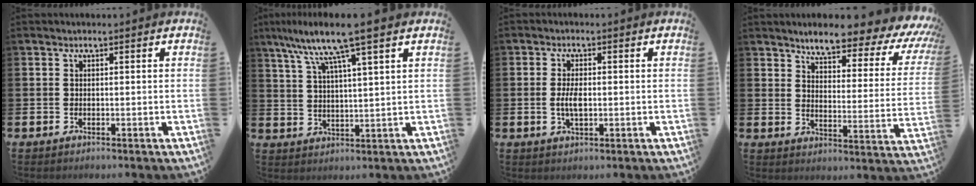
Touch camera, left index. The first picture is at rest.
{"total": 9.3, "force": [7.1, 0.5, 6.0], "torque": [-0.129, -0.022, 0.123]}
{"total": 3.3, "force": [-0.1, 1.4, 3.0], "torque": [-0.052, 0.001, -0.003]}
{"total": 6.4, "force": [5.6, 1.3, 2.8], "torque": [-0.058, -0.049, 0.085]}